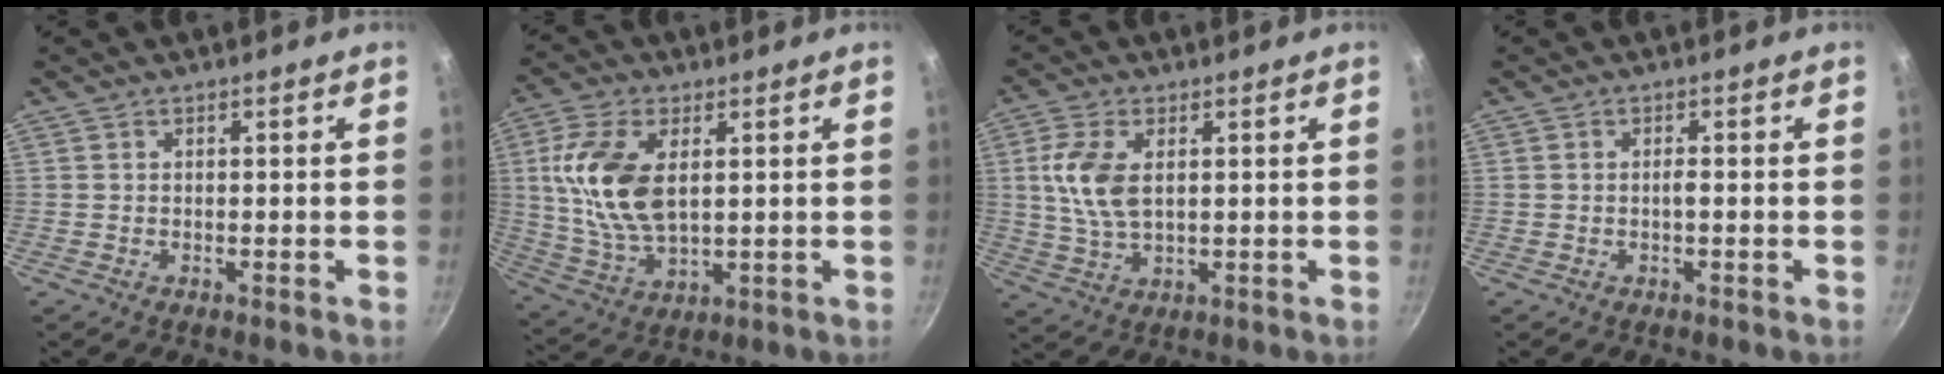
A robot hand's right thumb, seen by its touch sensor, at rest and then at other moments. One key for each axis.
{"total": 14.1, "fx": 2.9, "fy": 7.7, "fz": 11.5, "tx": -0.224, "ty": -0.009, "tz": 0.060}
{"total": 8.7, "fx": 1.7, "fy": 4.8, "fz": 7.1, "tx": -0.144, "ty": -0.003, "tz": 0.034}
{"total": 0.9, "fx": -0.2, "fy": 0.2, "fz": 0.9, "tx": -0.018, "ty": 0.005, "tz": -0.005}